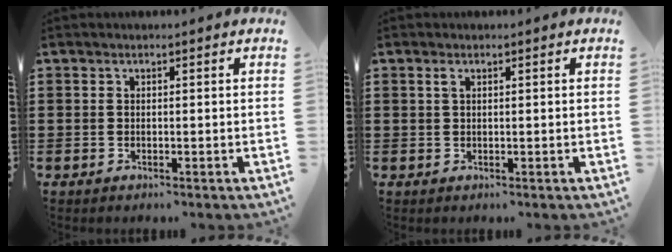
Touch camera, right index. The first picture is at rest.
{"total": 0.9, "force": [0.4, 0.3, 0.8], "torque": [-0.016, 0.002, 0.006]}